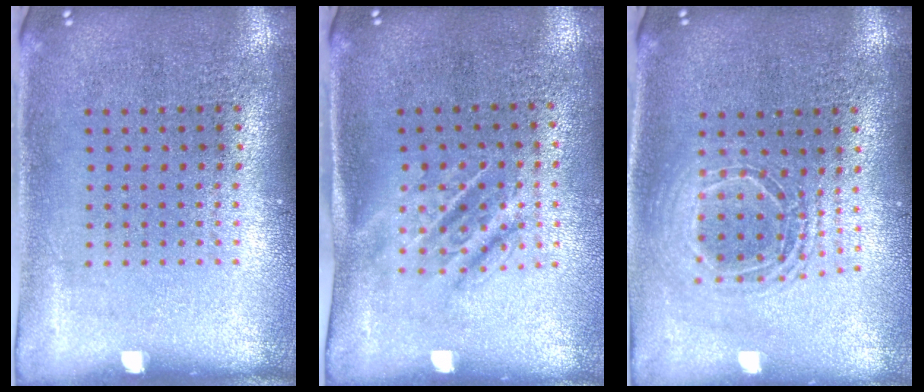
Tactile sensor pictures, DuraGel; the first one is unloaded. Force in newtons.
{"total": 1.6, "press": 1.3, "slide": 1.0}
{"total": 1.5, "press": 1.3, "slide": 0.8}